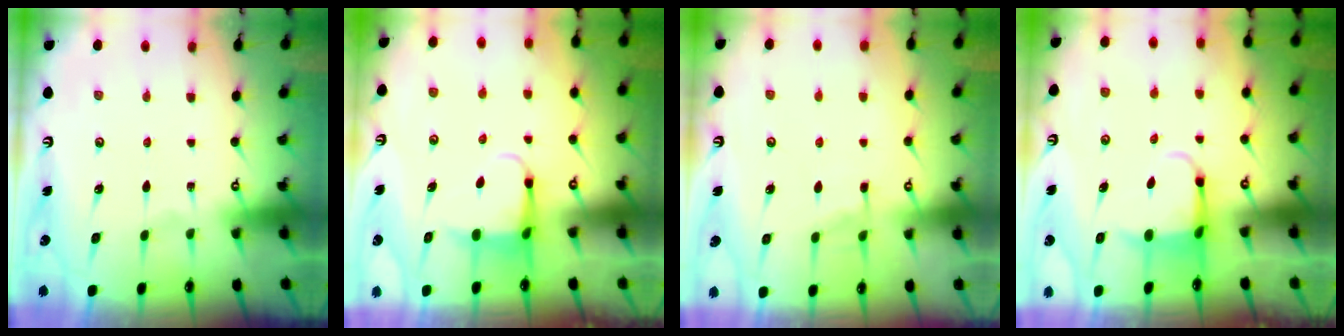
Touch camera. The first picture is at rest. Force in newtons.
{"total": 5.1, "press": 5.0, "slide": 0.7}
{"total": 3.5, "press": 3.4, "slide": 0.6}
{"total": 3.9, "press": 3.7, "slide": 1.1}